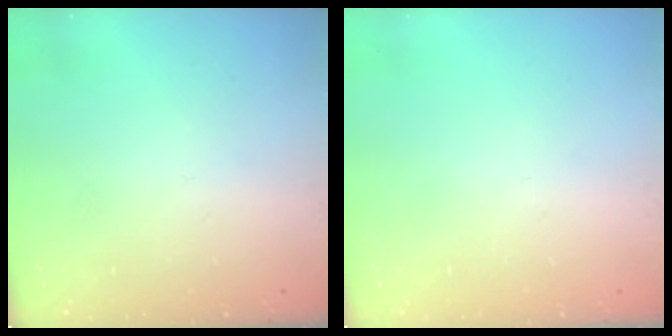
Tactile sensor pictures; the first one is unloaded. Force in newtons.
{"total": 0.0}